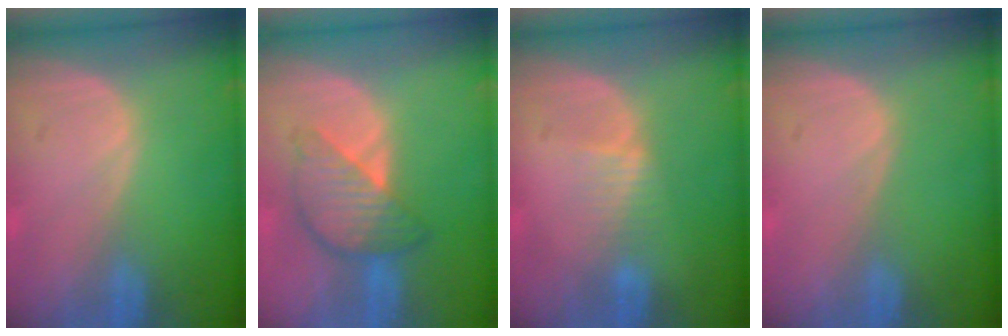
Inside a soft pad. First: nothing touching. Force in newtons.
{"total": 6.1, "press": 6.1, "slide": 0.4}
{"total": 2.4, "press": 2.4, "slide": 0.2}
{"total": 0.0}